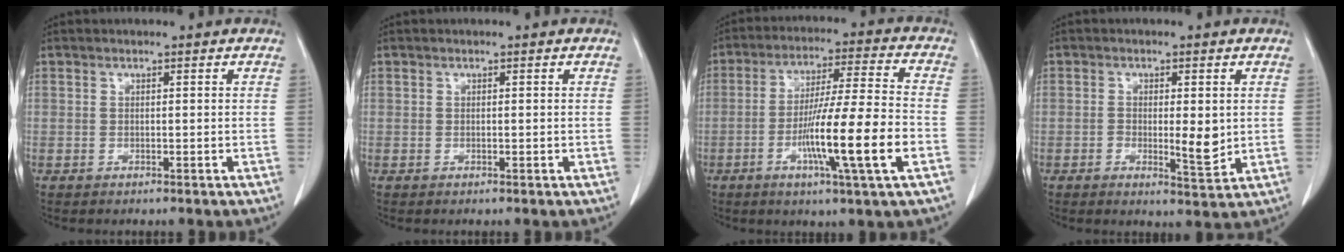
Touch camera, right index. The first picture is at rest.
{"total": 0.0}
{"total": 14.2, "force": [-4.6, -0.6, 13.5], "torque": [-0.238, -0.009, -0.083]}
{"total": 4.9, "force": [-0.3, 1.6, 4.7], "torque": [-0.070, -0.007, -0.002]}